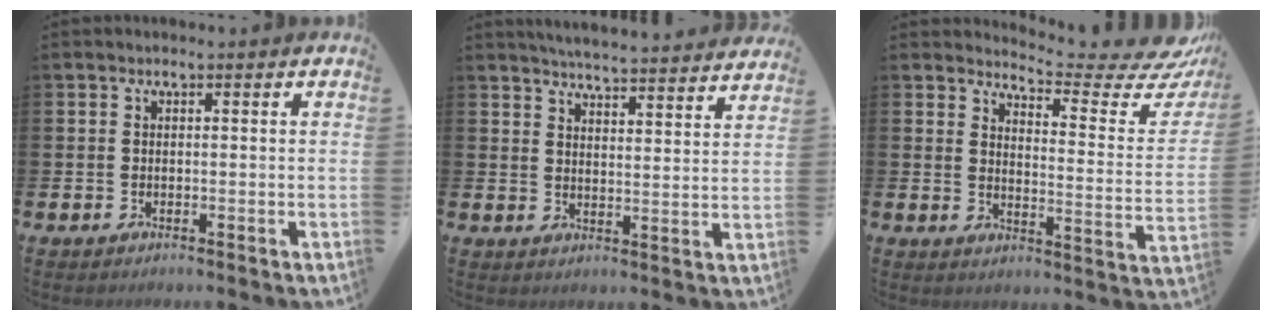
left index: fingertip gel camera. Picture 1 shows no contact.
{"total": 5.6, "force": [5.6, -0.1, 0.6], "torque": [-0.024, -0.041, 0.098]}
{"total": 6.2, "force": [5.7, 0.7, 2.4], "torque": [-0.042, -0.055, 0.088]}